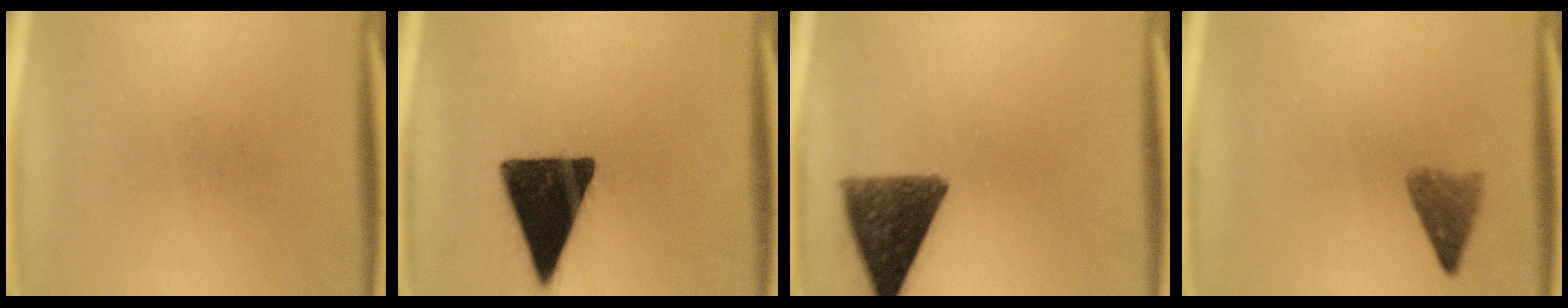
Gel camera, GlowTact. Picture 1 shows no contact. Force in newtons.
{"total": 16.3}
{"total": 10.7}
{"total": 3.3}